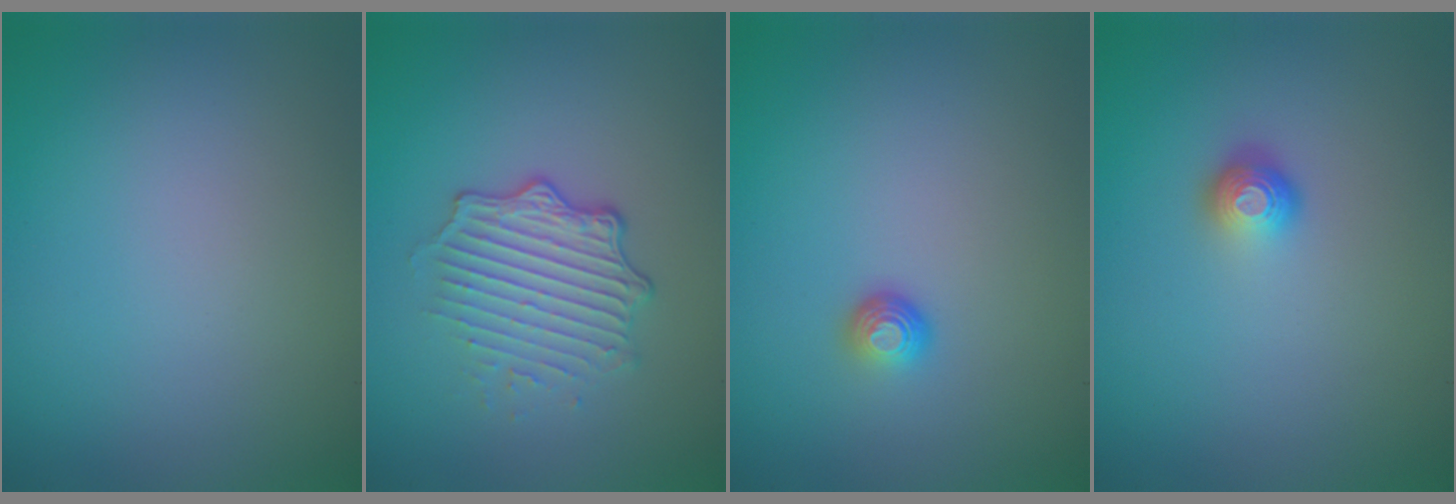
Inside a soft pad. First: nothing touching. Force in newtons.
{"total": 4.6, "press": 3.3, "slide": 3.3}
{"total": 1.5, "press": 1.0, "slide": 1.1}
{"total": 1.8, "press": 1.2, "slide": 1.2}